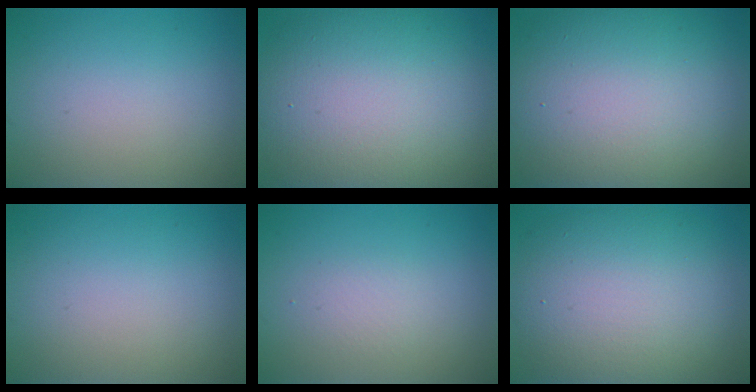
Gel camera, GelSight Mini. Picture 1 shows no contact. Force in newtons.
{"total": 15.0, "press": 15.0, "slide": 0.8}
{"total": 16.0, "press": 16.0, "slide": 1.3}
{"total": 0.0}
{"total": 1.4, "press": 1.4, "slide": 0.1}
{"total": 11.2, "press": 11.2, "slide": 0.6}